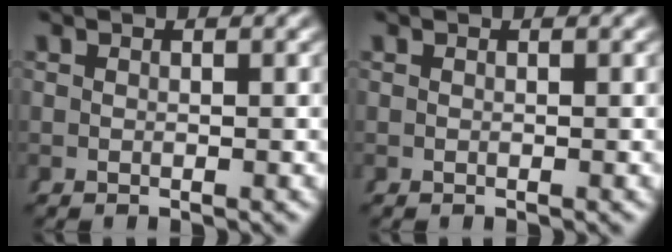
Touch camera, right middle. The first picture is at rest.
{"total": 0.0}